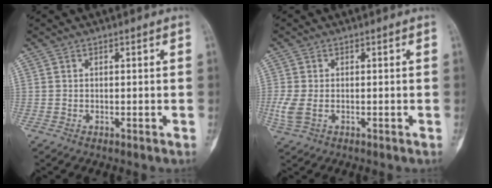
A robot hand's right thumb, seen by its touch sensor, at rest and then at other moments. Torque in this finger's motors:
{"motor_torque": [0.02, 0.01, 0.54, 0.30, 0.07]}